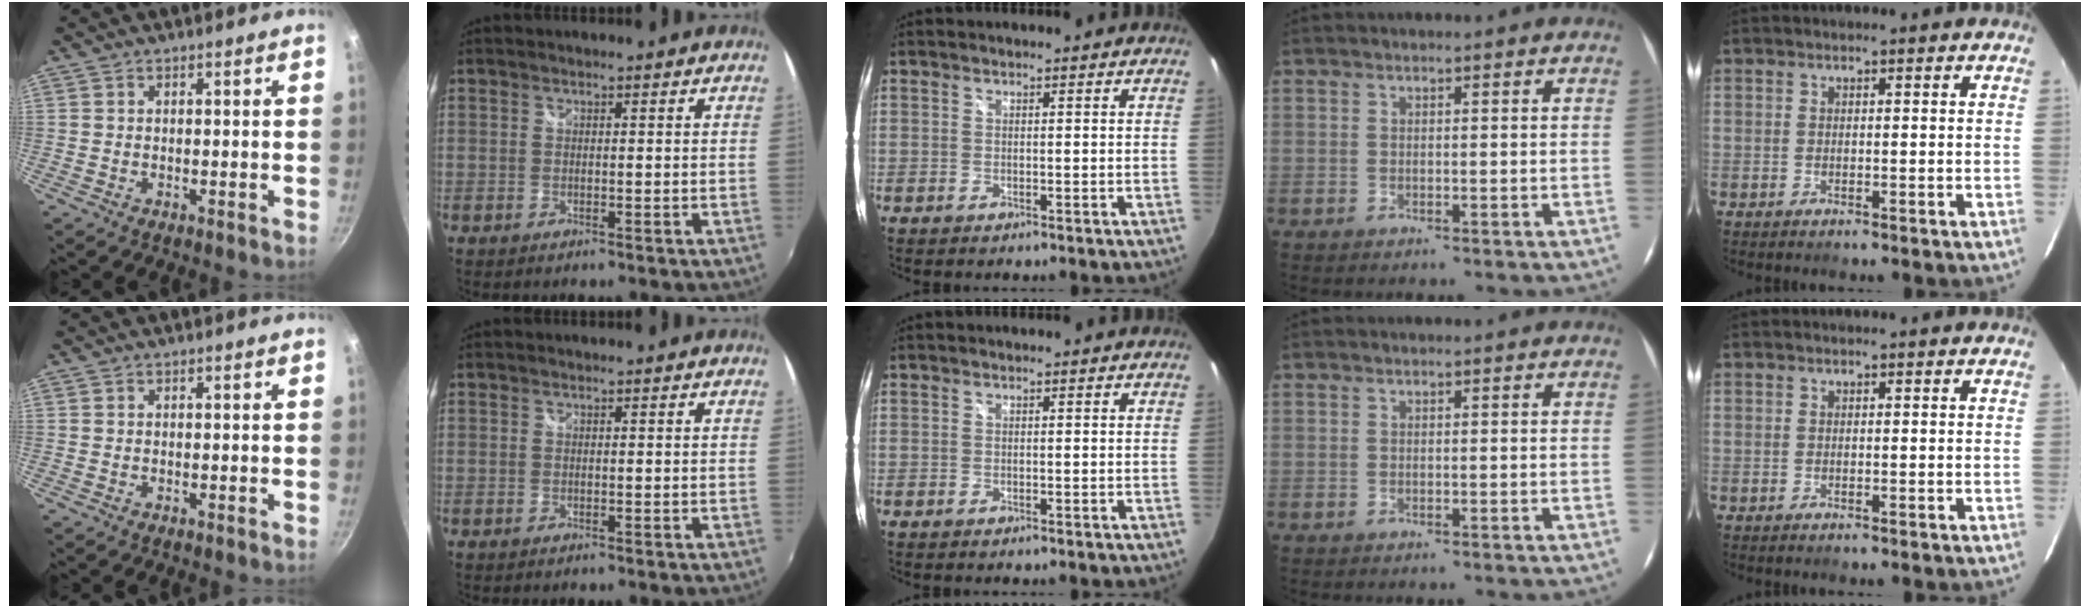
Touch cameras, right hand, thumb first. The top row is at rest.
{}